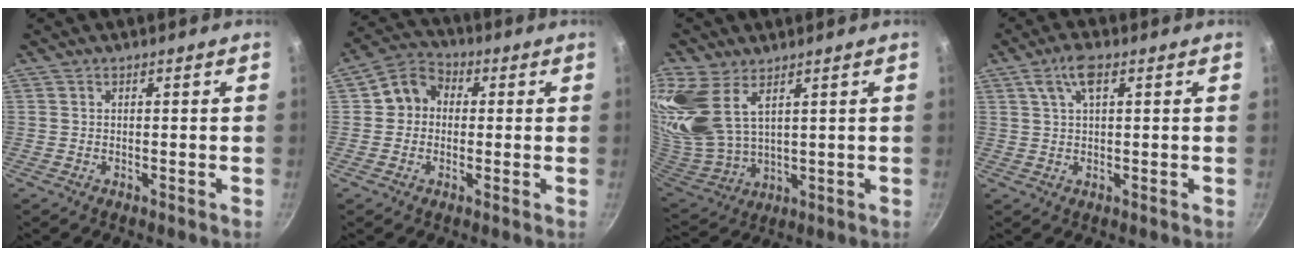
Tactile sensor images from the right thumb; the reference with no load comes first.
{"total": 7.1, "force": [0.4, 6.3, 3.2], "torque": [-0.022, 0.018, -0.013]}
{"total": 17.1, "force": [8.8, 9.2, 11.4], "torque": [-0.257, -0.030, 0.191]}
{"total": 4.8, "force": [2.0, 1.9, 4.0], "torque": [-0.075, 0.008, 0.035]}